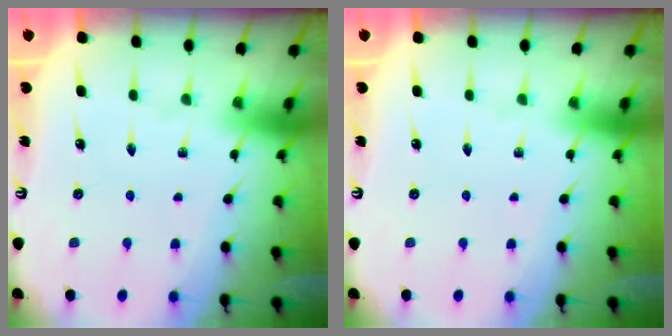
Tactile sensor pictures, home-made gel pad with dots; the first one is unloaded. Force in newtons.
{"total": 0.0}